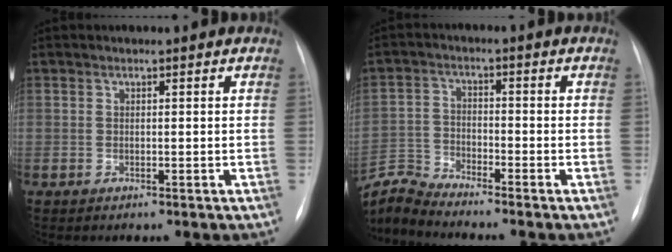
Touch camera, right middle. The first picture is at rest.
{"total": 7.1, "force": [-6.9, -1.6, -0.2], "torque": [-0.011, 0.002, -0.135]}